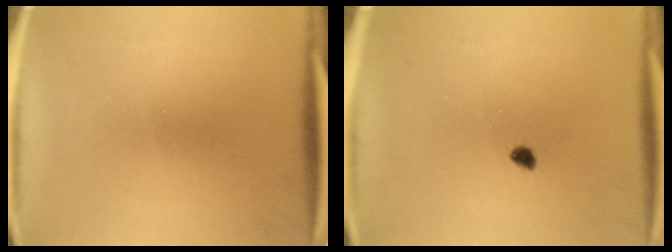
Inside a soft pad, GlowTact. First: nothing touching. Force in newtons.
{"total": 1.3}